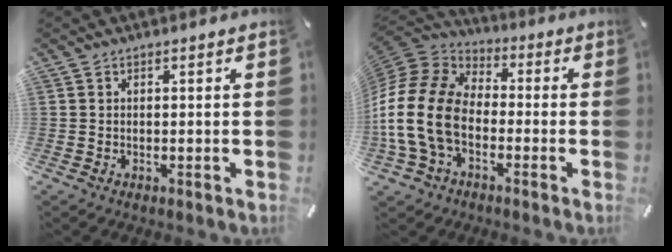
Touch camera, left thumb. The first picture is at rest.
{"total": 18.3, "force": [-5.8, 13.0, 11.5], "torque": [-0.255, 0.024, -0.107]}